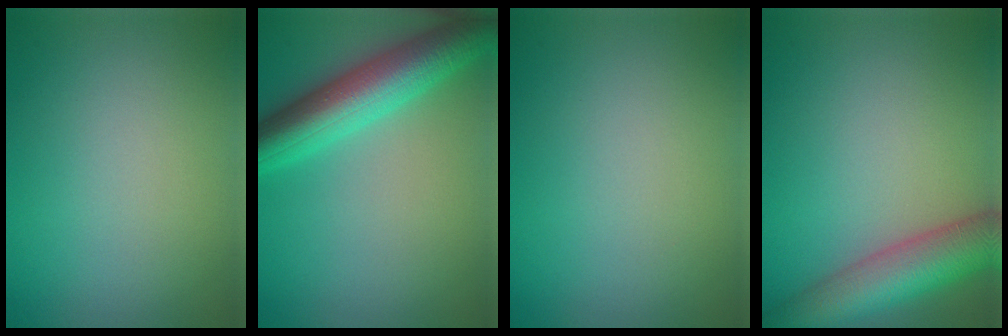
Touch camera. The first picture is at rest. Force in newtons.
{"total": 7.4, "press": 7.4, "slide": 0.2}
{"total": 0.0}
{"total": 7.2, "press": 7.2, "slide": 0.3}